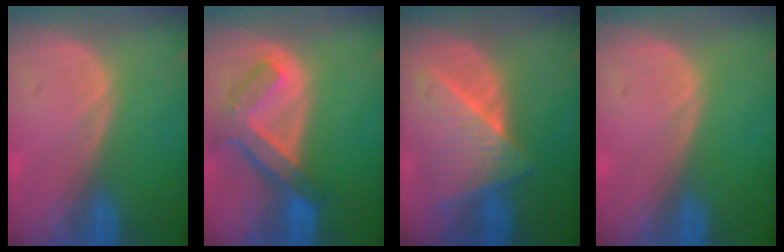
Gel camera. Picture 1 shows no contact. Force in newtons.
{"total": 7.5, "press": 6.5, "slide": 3.7}
{"total": 7.7, "press": 7.6, "slide": 1.2}
{"total": 0.0}